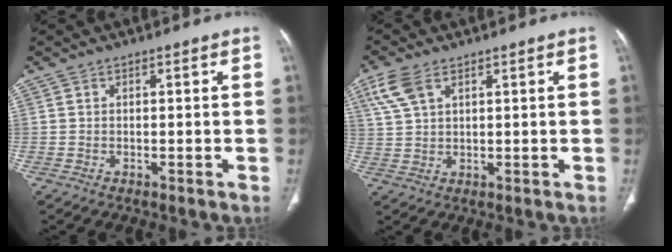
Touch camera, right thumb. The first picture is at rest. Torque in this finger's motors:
{"motor_torque": [-0.67, 0.75, 0.22, 0.45, 0.05]}